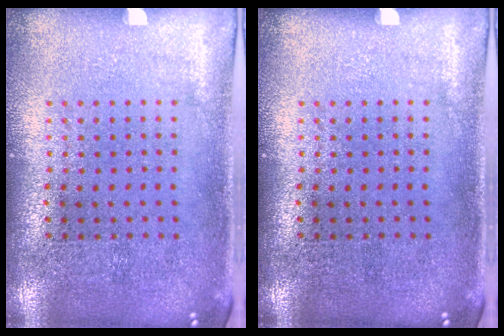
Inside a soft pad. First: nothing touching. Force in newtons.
{"total": 0.0}